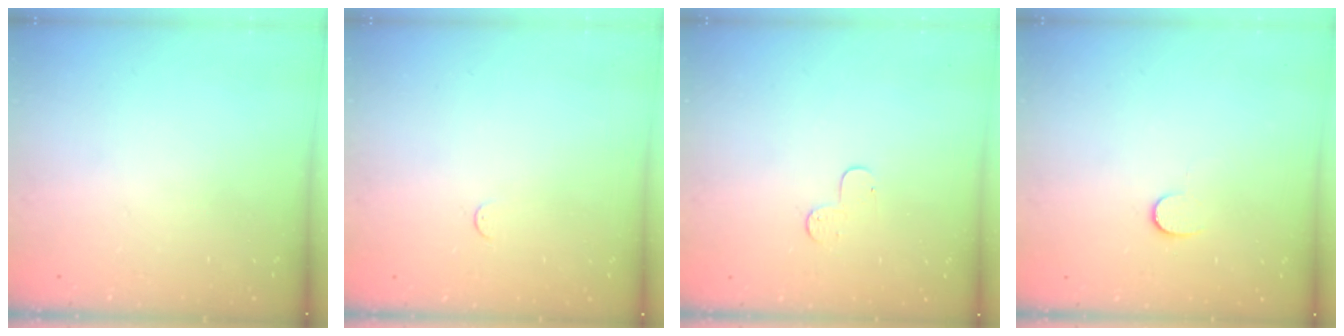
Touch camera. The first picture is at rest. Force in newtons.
{"total": 2.7, "press": 2.7, "slide": 0.4}
{"total": 4.3, "press": 4.3, "slide": 0.4}
{"total": 6.0, "press": 6.0, "slide": 0.5}